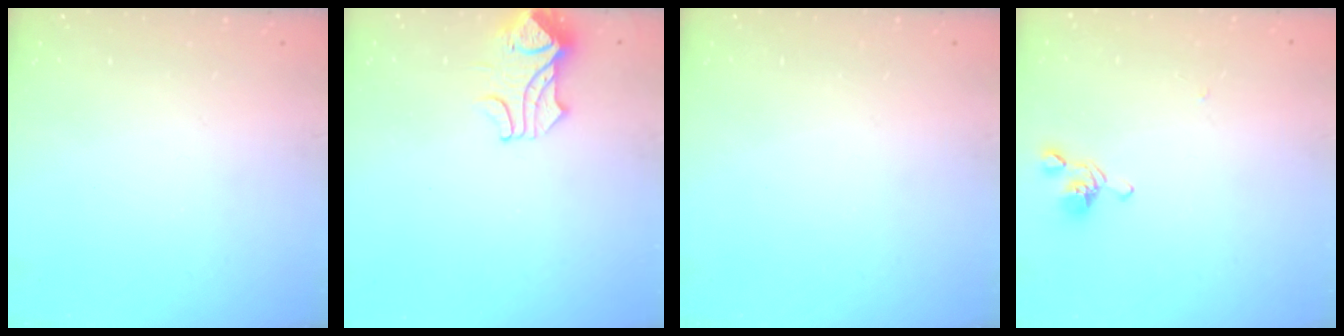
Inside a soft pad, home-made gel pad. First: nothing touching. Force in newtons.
{"total": 1.5, "press": 1.5, "slide": 0.5}
{"total": 0.0}
{"total": 2.5, "press": 2.3, "slide": 0.9}